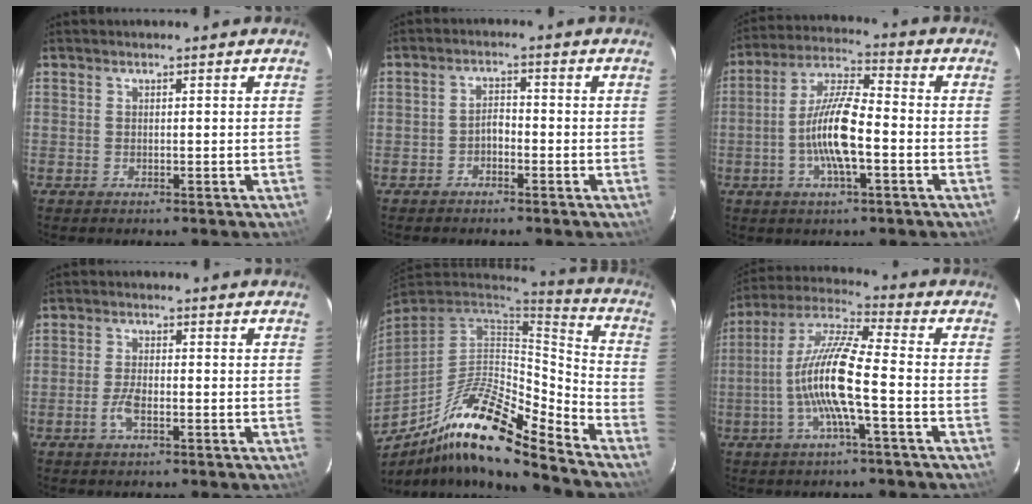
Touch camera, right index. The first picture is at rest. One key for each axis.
{"total": 2.7, "fx": -1.7, "fy": 1.5, "fz": 1.5, "tx": -0.029, "ty": 0.010, "tz": -0.029}
{"total": 12.1, "fx": -3.2, "fy": 3.1, "fz": 11.2, "tx": -0.229, "ty": 0.006, "tz": -0.063}
{"total": 3.9, "fx": -1.7, "fy": 1.4, "fz": 3.3, "tx": -0.071, "ty": 0.001, "tz": -0.033}
{"total": 21.6, "fx": -14.8, "fy": 4.5, "fz": 15.0, "tx": -0.270, "ty": -0.016, "tz": -0.266}
{"total": 13.2, "fx": -3.3, "fy": 1.2, "fz": 12.7, "tx": -0.250, "ty": 0.004, "tz": -0.066}